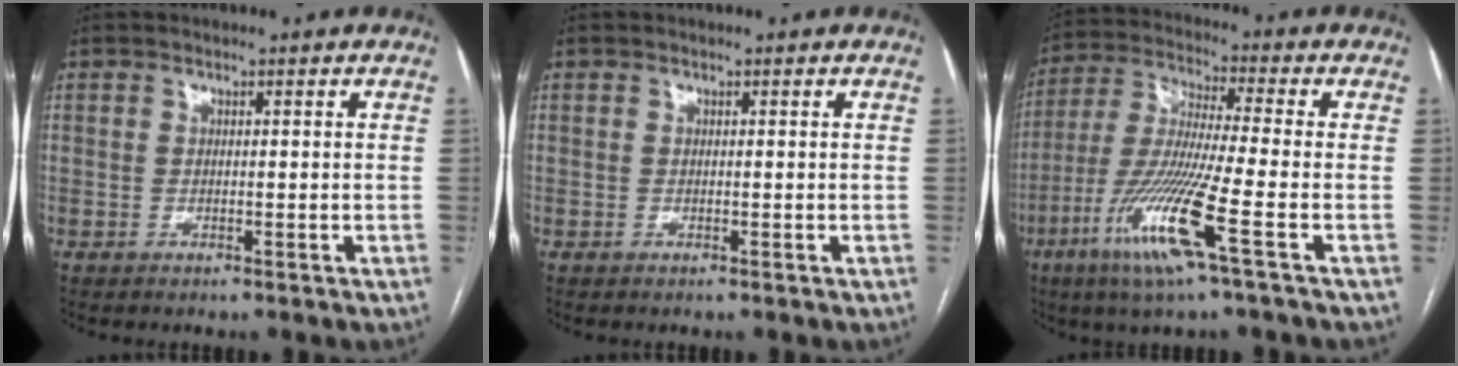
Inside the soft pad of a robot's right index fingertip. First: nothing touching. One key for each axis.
{"total": 0.0}
{"total": 14.0, "fx": -6.2, "fy": -0.7, "fz": 12.6, "tx": -0.264, "ty": -0.026, "tz": -0.123}